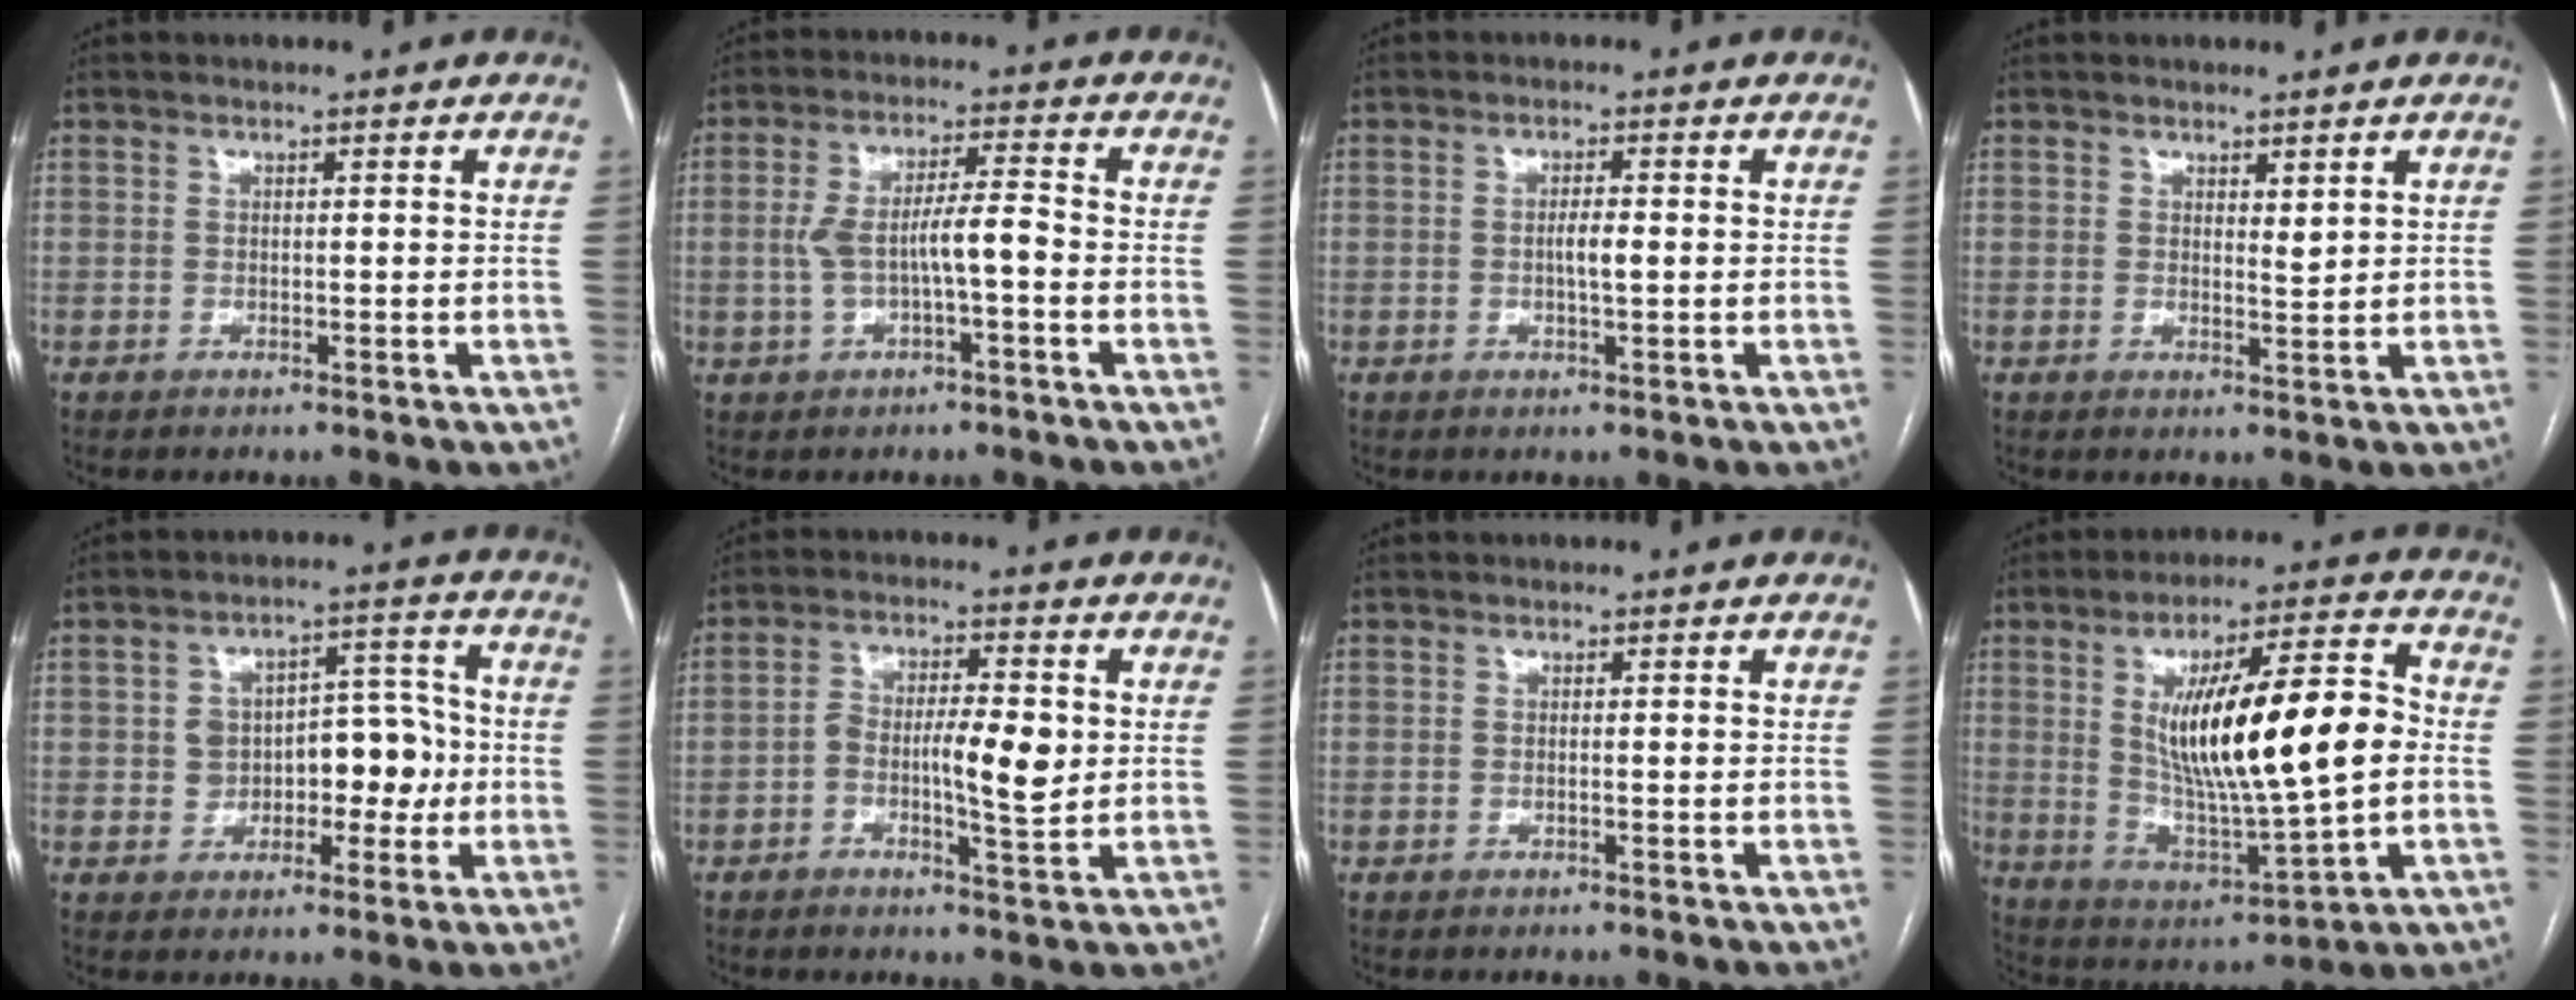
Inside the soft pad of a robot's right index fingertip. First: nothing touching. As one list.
[{"total": 7.0, "force": [-1.2, 1.5, 6.7], "torque": [-0.135, 0.022, -0.019]}, {"total": 2.4, "force": [-0.2, 0.3, 2.4], "torque": [-0.045, 0.001, -0.003]}, {"total": 1.5, "force": [1.0, 0.4, 1.1], "torque": [-0.019, -0.010, 0.019]}, {"total": 8.7, "force": [-0.9, 5.9, 6.3], "torque": [-0.080, 0.041, -0.005]}, {"total": 7.3, "force": [-0.7, 2.0, 7.0], "torque": [-0.123, 0.009, -0.011]}, {"total": 0.0}, {"total": 20.1, "force": [1.1, 3.4, 19.8], "torque": [-0.346, 0.006, 0.026]}]